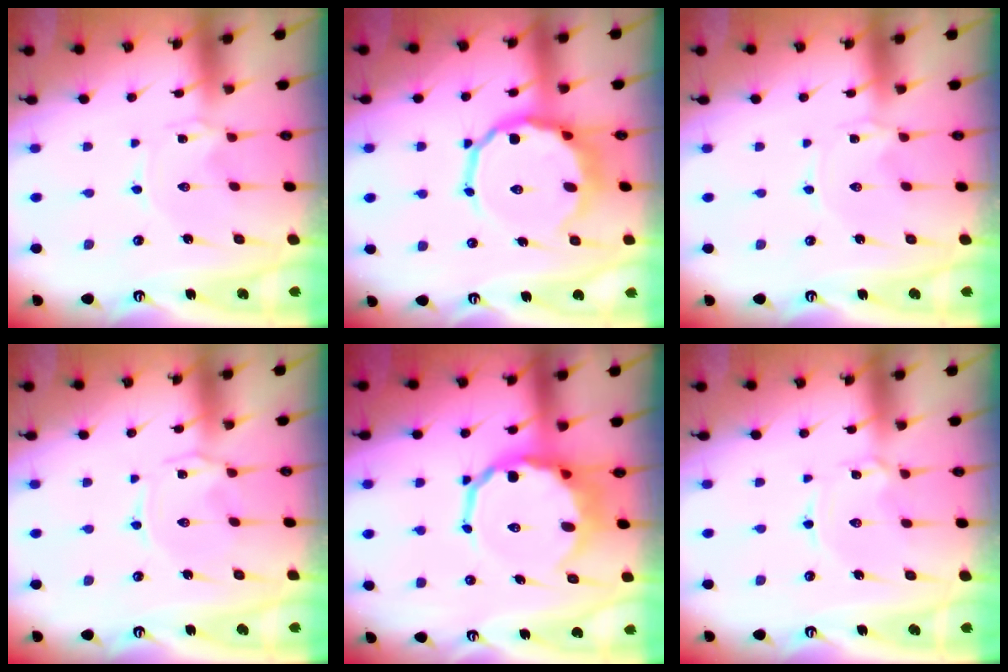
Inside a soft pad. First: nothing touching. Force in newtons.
{"total": 12.2, "press": 11.8, "slide": 3.1}
{"total": 0.0}
{"total": 1.6, "press": 1.5, "slide": 0.6}
{"total": 12.8, "press": 12.4, "slide": 2.9}
{"total": 2.1, "press": 2.1, "slide": 0.4}